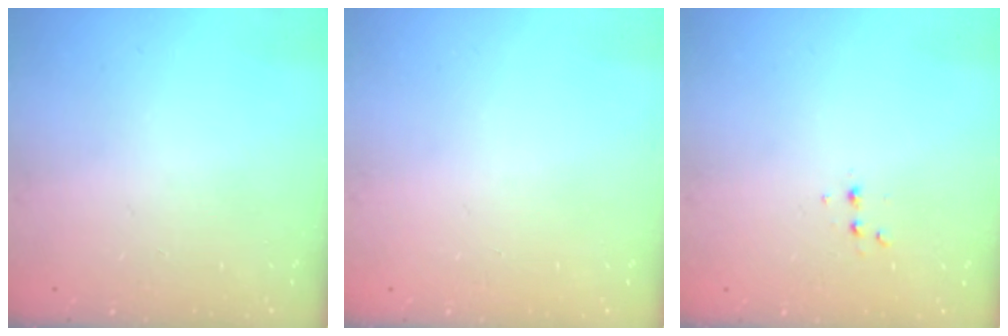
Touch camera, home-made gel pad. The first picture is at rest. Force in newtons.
{"total": 0.0}
{"total": 2.6, "press": 2.5, "slide": 0.8}